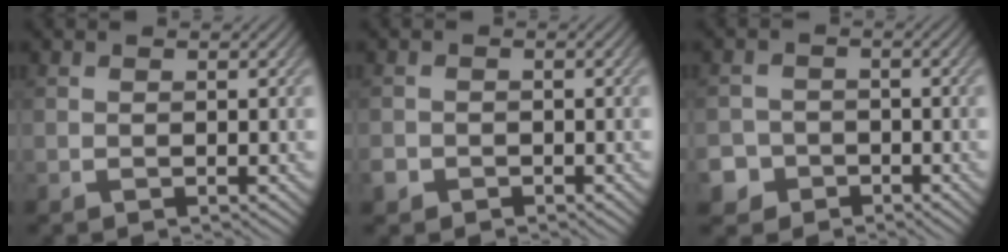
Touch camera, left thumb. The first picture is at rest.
{"total": 1.6, "force": [-1.1, 1.2, 0.4], "torque": [-0.009, -0.005, -0.026]}
{"total": 4.0, "force": [-2.4, 3.2, 0.5], "torque": [-0.001, -0.002, -0.051]}